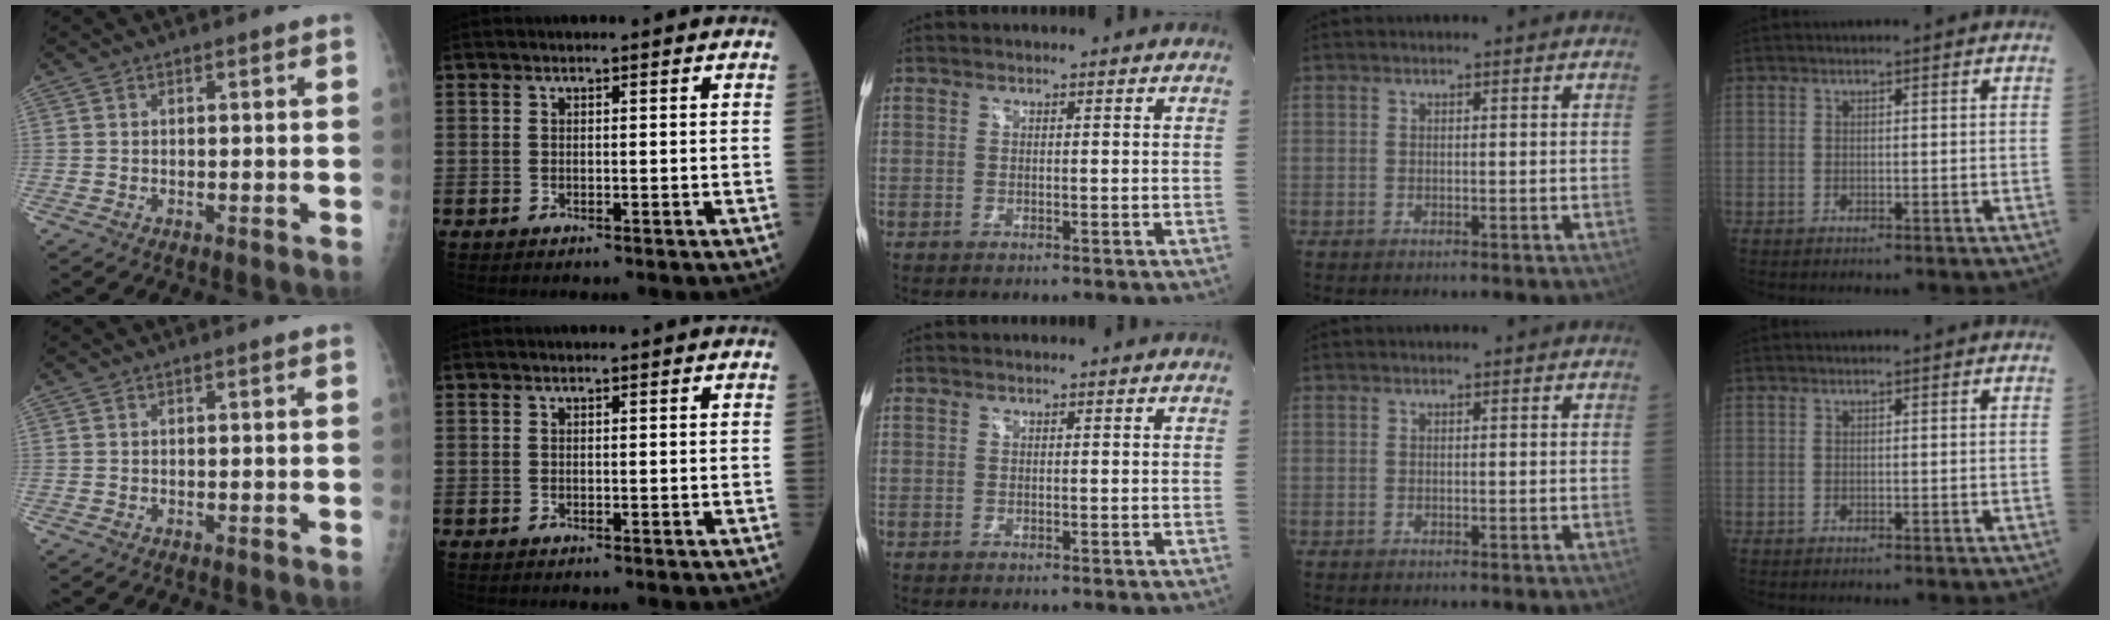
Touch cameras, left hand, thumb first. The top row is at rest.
{}